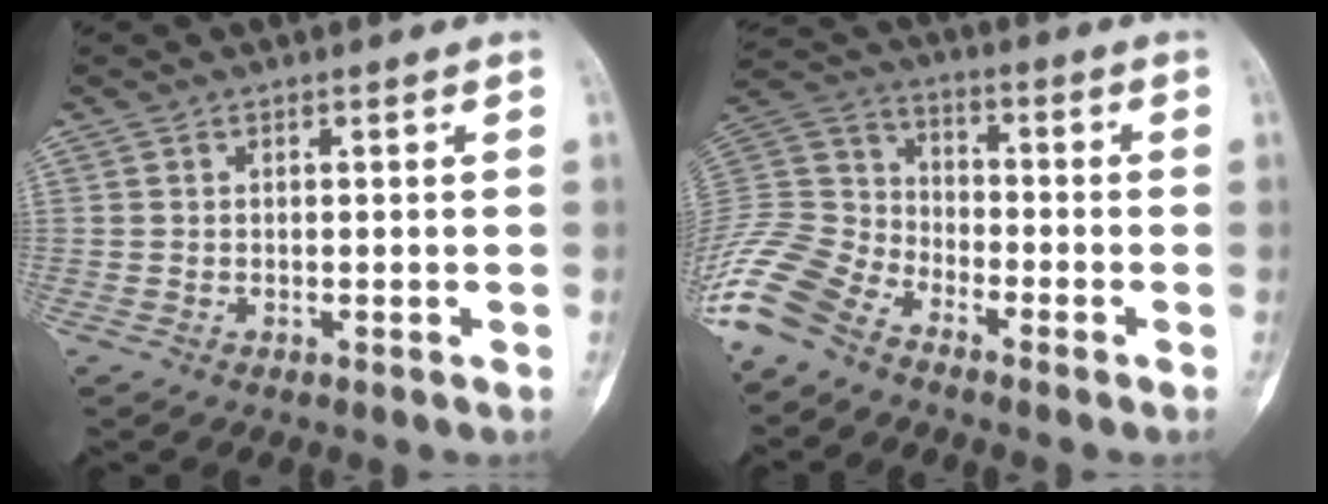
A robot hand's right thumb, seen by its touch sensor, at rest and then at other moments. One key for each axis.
{"total": 15.7, "fx": -11.2, "fy": 8.7, "fz": 6.7, "tx": -0.152, "ty": 0.051, "tz": -0.227}